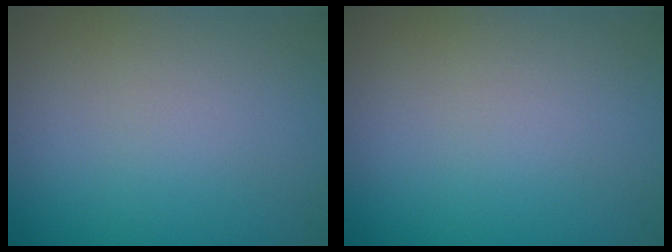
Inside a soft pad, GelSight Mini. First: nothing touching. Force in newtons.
{"total": 0.0}